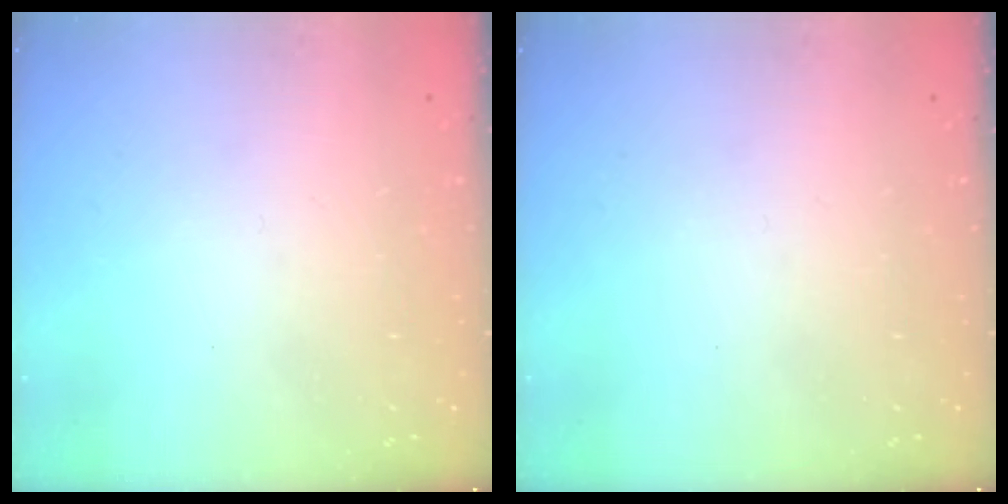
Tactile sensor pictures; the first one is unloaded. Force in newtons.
{"total": 0.0}